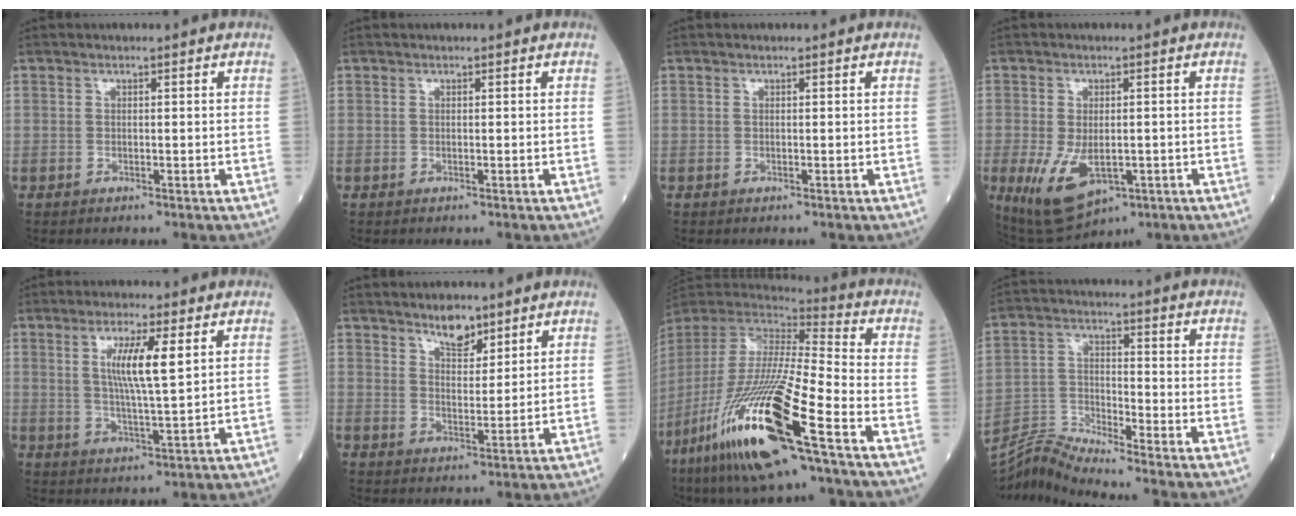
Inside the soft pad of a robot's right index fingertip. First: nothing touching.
{"total": 0.0}
{"total": 0.0}
{"total": 9.2, "force": [-3.3, 4.8, 7.1], "torque": [-0.136, -0.014, -0.040]}
{"total": 7.4, "force": [2.4, 0.2, 6.9], "torque": [-0.133, -0.003, 0.044]}
{"total": 4.6, "force": [3.6, 1.6, 2.3], "torque": [-0.040, -0.003, 0.064]}
{"total": 25.2, "force": [-13.2, 2.0, 21.4], "torque": [-0.454, -0.074, -0.254]}
{"total": 7.9, "force": [-7.4, -2.8, -0.1], "torque": [-0.018, 0.004, -0.144]}